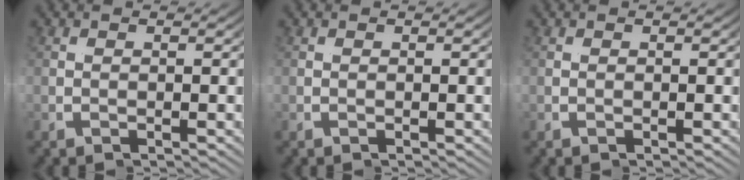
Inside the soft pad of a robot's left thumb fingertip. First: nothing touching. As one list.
[{"total": 0.0}, {"total": 0.0}]